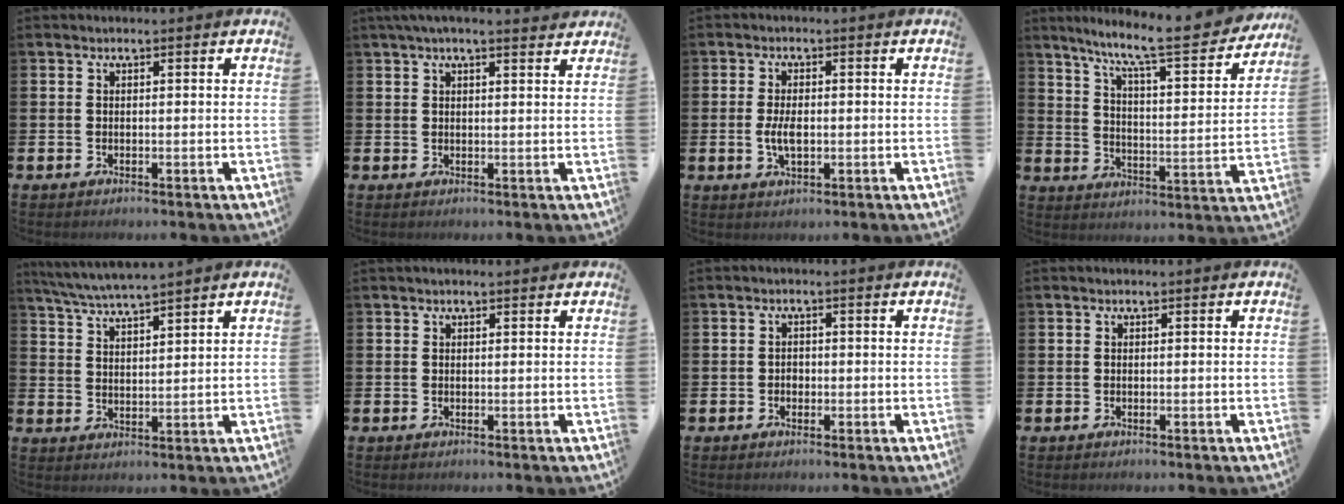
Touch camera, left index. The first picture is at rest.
{"total": 2.8, "force": [2.5, 0.2, 1.3], "torque": [-0.029, -0.001, 0.044]}
{"total": 3.5, "force": [-0.2, 1.7, 3.0], "torque": [-0.047, 0.000, -0.007]}
{"total": 9.7, "force": [8.5, 0.7, 4.6], "torque": [-0.110, -0.060, 0.137]}
{"total": 5.1, "force": [5.0, -0.3, 1.1], "torque": [-0.042, -0.022, 0.090]}
{"total": 0.6, "force": [0.6, 0.1, 0.2], "torque": [0.005, -0.001, 0.008]}
{"total": 1.1, "force": [-0.3, 1.0, 0.4], "torque": [-0.006, 0.004, -0.008]}
{"total": 0.0}